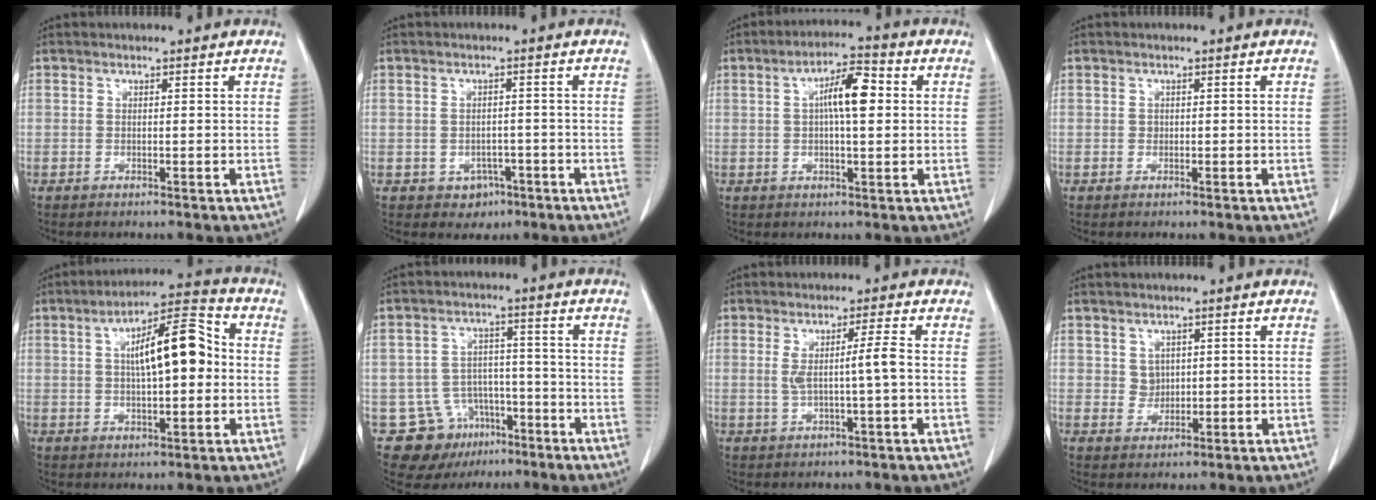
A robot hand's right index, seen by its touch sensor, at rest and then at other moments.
{"total": 3.0, "force": [-1.4, 2.5, 0.9], "torque": [-0.007, 0.008, -0.009]}
{"total": 7.3, "force": [1.2, 1.9, 6.9], "torque": [-0.122, 0.019, 0.018]}
{"total": 0.6, "force": [0.0, 0.5, 0.2], "torque": [0.001, 0.002, -0.001]}
{"total": 11.6, "force": [1.2, 3.4, 11.1], "torque": [-0.182, 0.032, 0.016]}
{"total": 10.2, "force": [-5.4, 8.4, 2.3], "torque": [-0.041, 0.026, -0.072]}
{"total": 4.0, "force": [0.0, -0.6, 3.9], "torque": [-0.072, 0.001, 0.004]}
{"total": 2.3, "force": [0.7, 2.0, 0.9], "torque": [-0.013, -0.002, 0.015]}